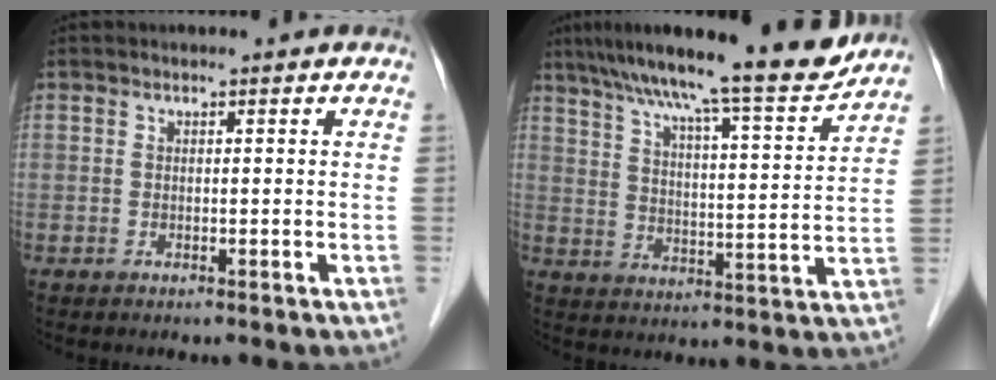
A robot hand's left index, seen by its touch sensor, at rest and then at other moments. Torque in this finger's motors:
{"motor_torque": [0.48, -0.48, 0.71, 0.21]}